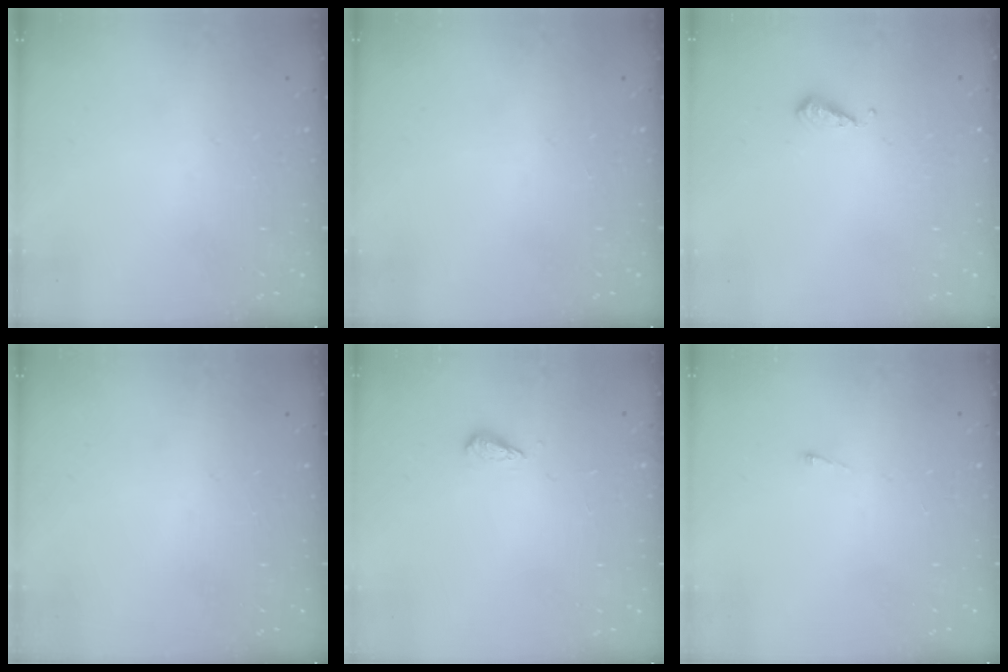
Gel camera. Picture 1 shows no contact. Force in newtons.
{"total": 0.0}
{"total": 4.6, "press": 4.5, "slide": 0.9}
{"total": 0.0}
{"total": 2.7, "press": 2.6, "slide": 0.4}
{"total": 2.7, "press": 2.7, "slide": 0.4}